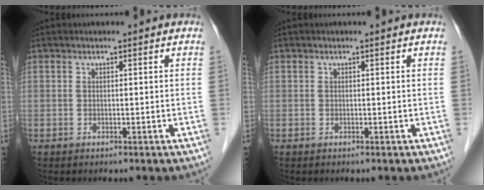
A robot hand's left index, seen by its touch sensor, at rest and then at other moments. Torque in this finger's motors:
{"motor_torque": [0.02, 0.00, 0.01, 0.00]}